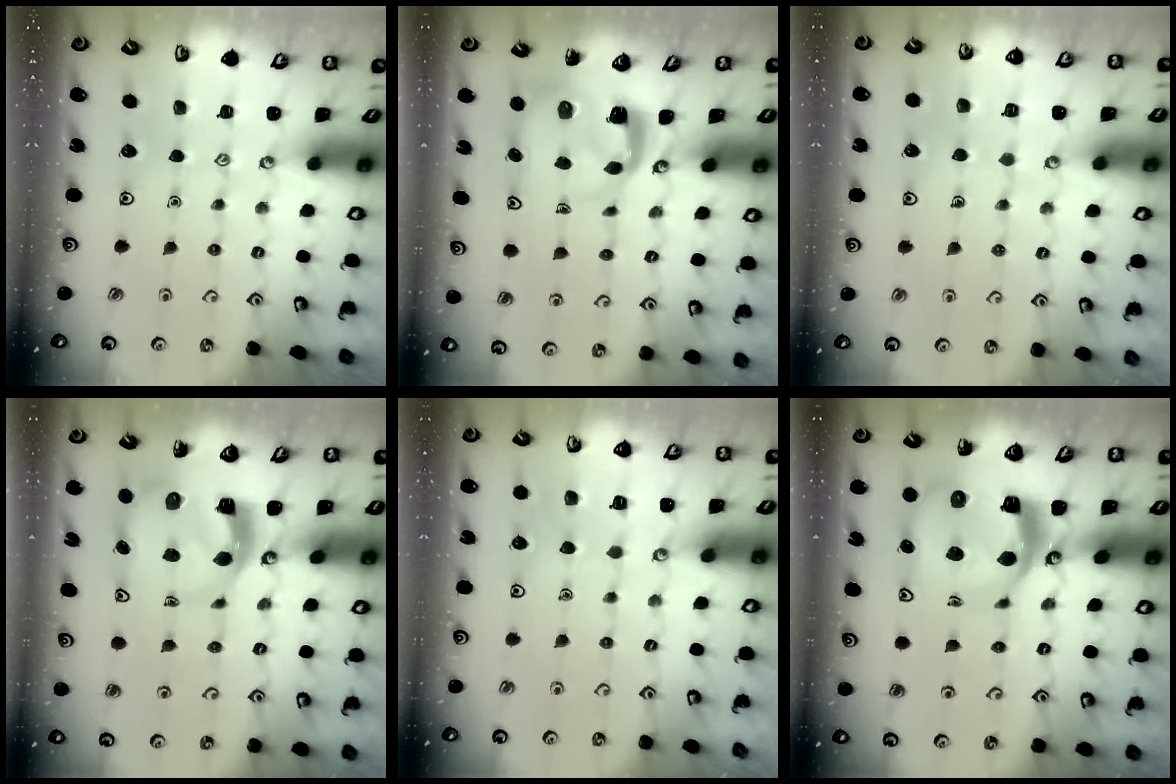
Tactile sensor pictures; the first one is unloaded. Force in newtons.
{"total": 3.9, "press": 3.9, "slide": 0.5}
{"total": 4.3, "press": 4.3, "slide": 0.3}
{"total": 5.8, "press": 5.7, "slide": 0.7}
{"total": 3.9, "press": 3.8, "slide": 0.3}
{"total": 12.6, "press": 12.5, "slide": 1.5}